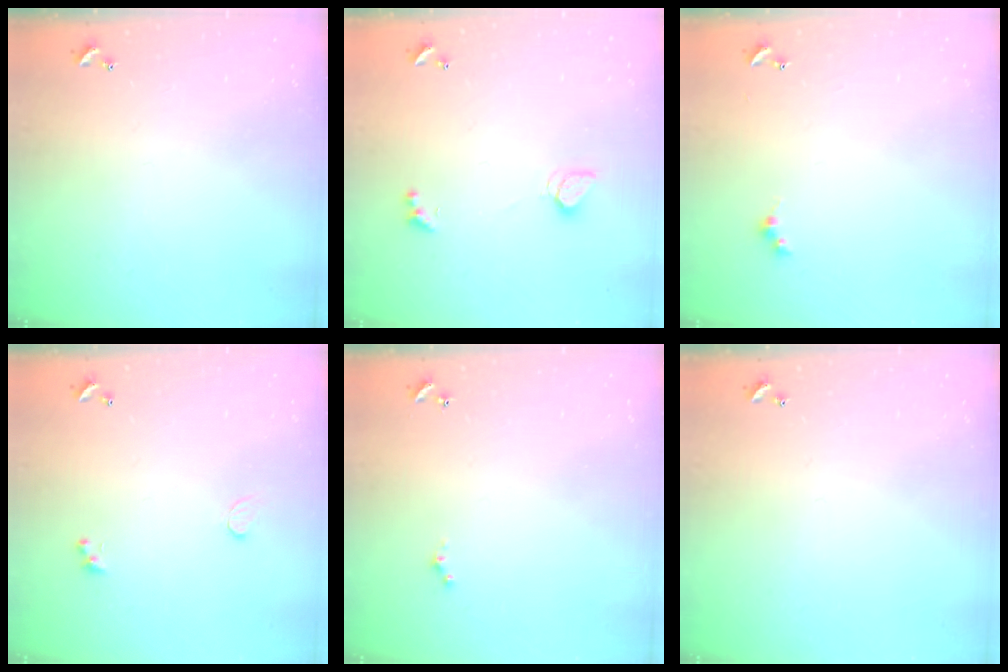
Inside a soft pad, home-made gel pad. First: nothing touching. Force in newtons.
{"total": 1.7, "press": 1.7, "slide": 0.4}
{"total": 2.6, "press": 2.6, "slide": 0.5}
{"total": 0.8, "press": 0.7, "slide": 0.4}
{"total": 0.0}
{"total": 0.0}